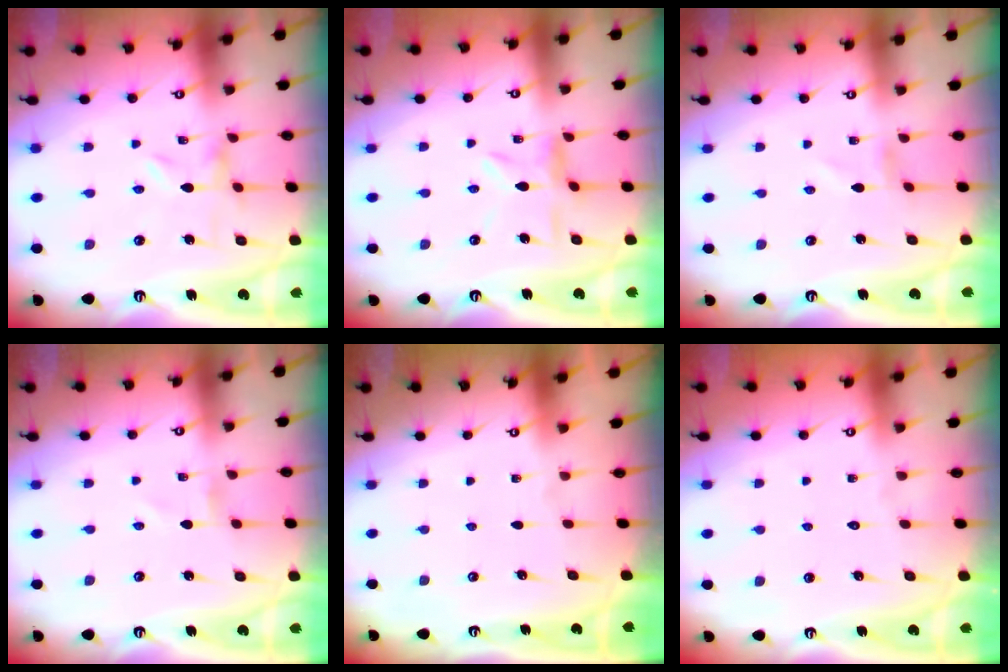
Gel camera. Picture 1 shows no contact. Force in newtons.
{"total": 5.4, "press": 5.4, "slide": 0.5}
{"total": 1.0, "press": 1.0, "slide": 0.1}
{"total": 0.0}
{"total": 0.0}
{"total": 1.4, "press": 1.4, "slide": 0.1}